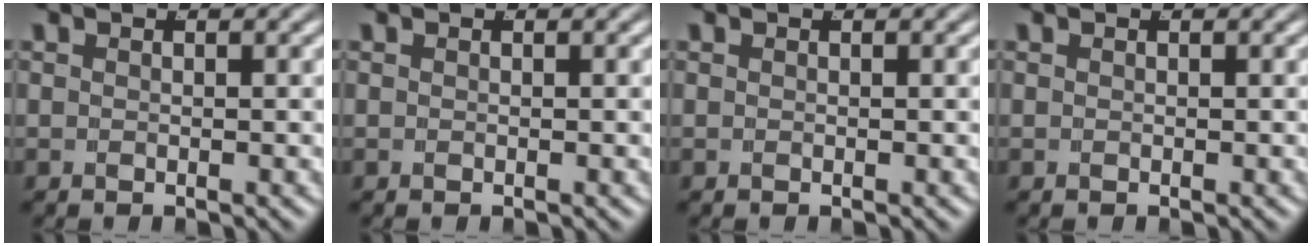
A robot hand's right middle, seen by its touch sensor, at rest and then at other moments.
{"total": 0.0}
{"total": 0.0}
{"total": 0.0}